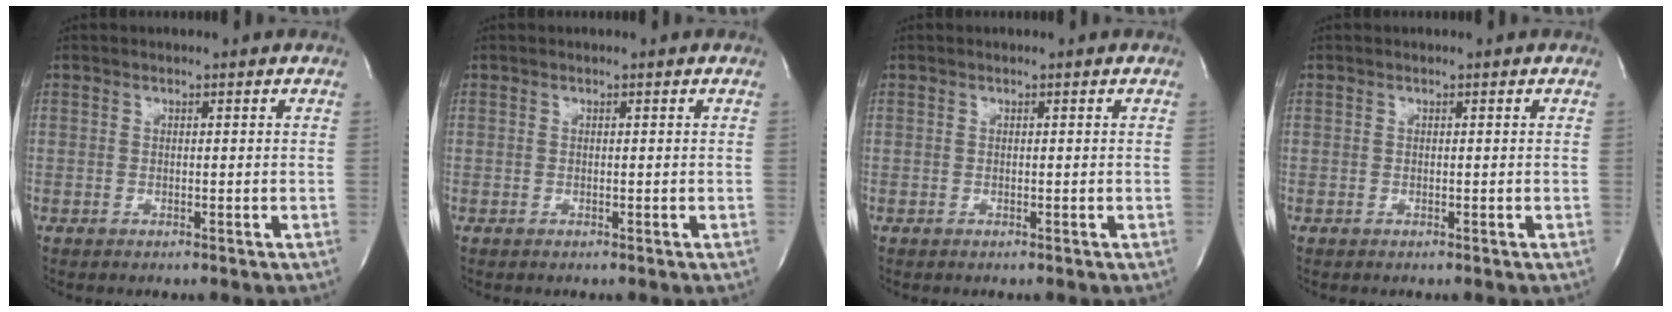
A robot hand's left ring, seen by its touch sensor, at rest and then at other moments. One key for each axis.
{"total": 0.0}
{"total": 0.0}
{"total": 0.0}